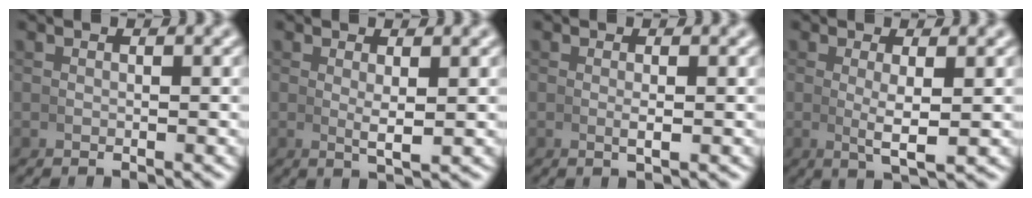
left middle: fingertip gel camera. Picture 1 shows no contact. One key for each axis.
{"total": 2.0, "fx": 0.4, "fy": 0.2, "fz": 1.9, "tx": -0.034, "ty": -0.007, "tz": 0.010}
{"total": 1.0, "fx": 0.0, "fy": 0.1, "fz": 1.0, "tx": -0.020, "ty": 0.000, "tz": 0.000}
{"total": 3.2, "fx": 0.0, "fy": 0.5, "fz": 3.2, "tx": -0.059, "ty": -0.010, "tz": 0.006}